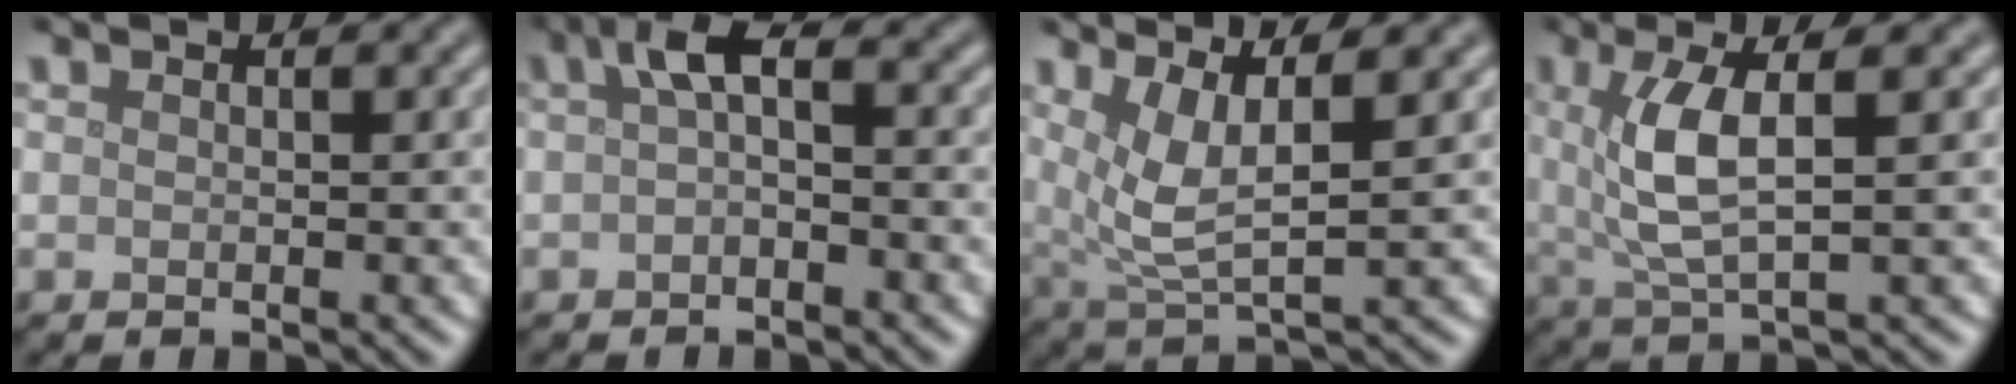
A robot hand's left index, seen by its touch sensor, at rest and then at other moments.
{"total": 2.8, "force": [0.1, 1.0, 2.6], "torque": [-0.048, 0.007, -0.005]}
{"total": 4.9, "force": [1.5, 1.3, 4.5], "torque": [-0.099, -0.005, 0.035]}
{"total": 5.3, "force": [1.1, 1.5, 5.0], "torque": [-0.108, 0.001, 0.027]}